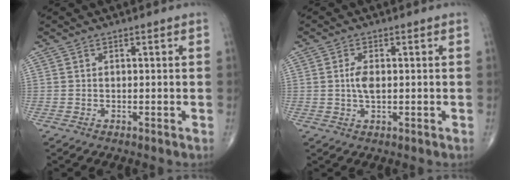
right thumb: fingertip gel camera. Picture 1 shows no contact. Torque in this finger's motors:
{"motor_torque": [0.89, 0.73, 0.21, -0.43, 0.01]}